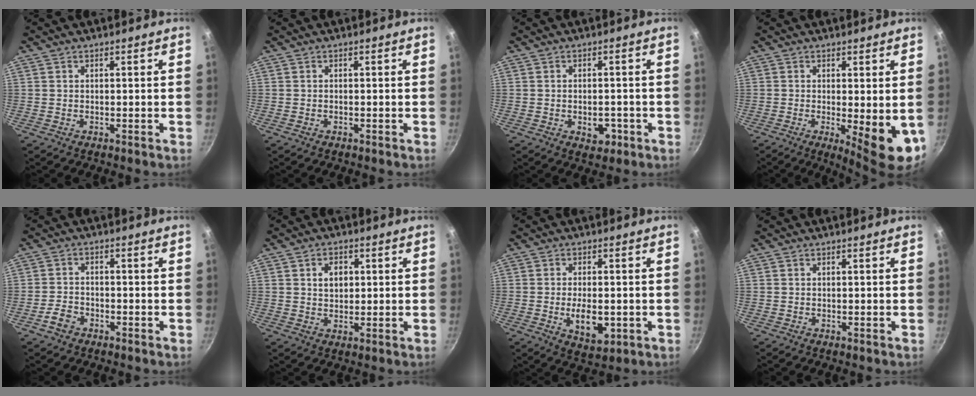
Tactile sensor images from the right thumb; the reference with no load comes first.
{"total": 0.0}
{"total": 4.2, "force": [-1.5, 2.7, 2.8], "torque": [-0.024, 0.009, -0.016]}
{"total": 8.9, "force": [-1.4, 2.3, 8.5], "torque": [-0.105, -0.011, -0.009]}
{"total": 3.6, "force": [-2.2, 2.3, 1.5], "torque": [-0.027, 0.027, -0.041]}
{"total": 4.3, "force": [1.1, 3.2, 2.7], "torque": [-0.026, 0.002, 0.020]}
{"total": 7.6, "force": [-1.5, 4.0, 6.3], "torque": [-0.091, -0.002, -0.014]}
{"total": 0.0}